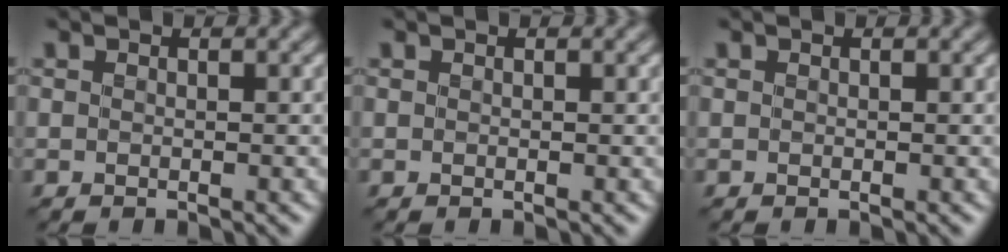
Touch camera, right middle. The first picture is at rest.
{"total": 0.0}
{"total": 0.0}